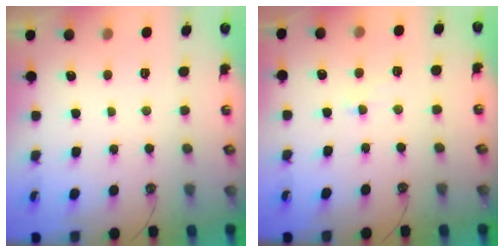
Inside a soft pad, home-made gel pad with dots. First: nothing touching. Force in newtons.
{"total": 1.2, "press": 1.1, "slide": 0.5}